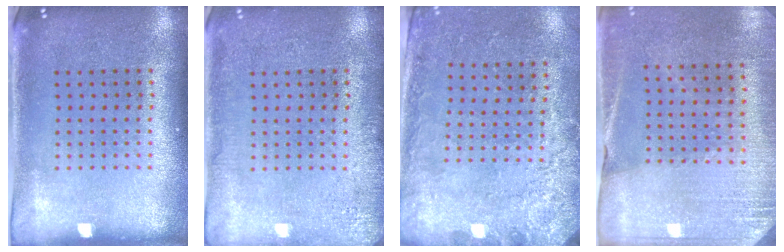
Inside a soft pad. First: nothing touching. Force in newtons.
{"total": 2.5, "press": 2.4, "slide": 0.5}
{"total": 2.7, "press": 2.2, "slide": 1.5}
{"total": 2.7, "press": 2.6, "slide": 0.7}